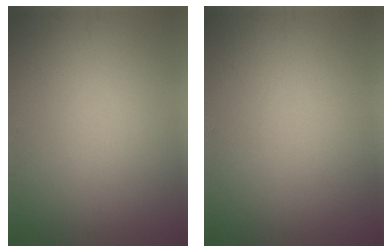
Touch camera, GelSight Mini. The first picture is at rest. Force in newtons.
{"total": 0.0}